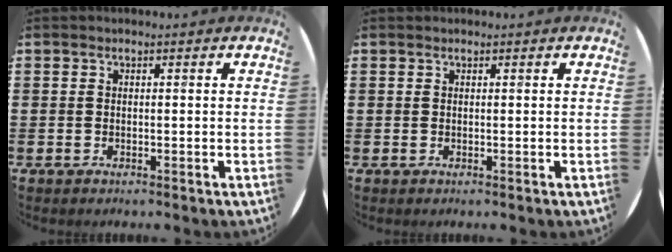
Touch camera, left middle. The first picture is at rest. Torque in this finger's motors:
{"motor_torque": [0.35, -0.29, -0.22, -0.01]}